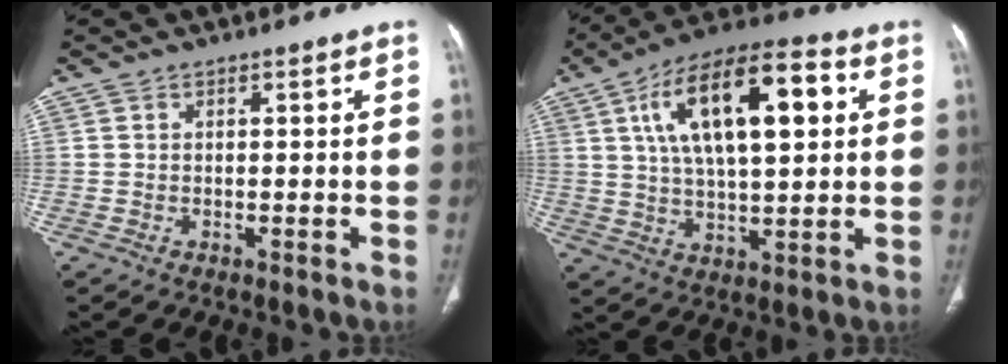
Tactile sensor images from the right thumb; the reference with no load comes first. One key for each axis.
{"total": 19.5, "fx": 5.6, "fy": 8.0, "fz": 16.8, "tx": -0.269, "ty": 0.009, "tz": 0.088}